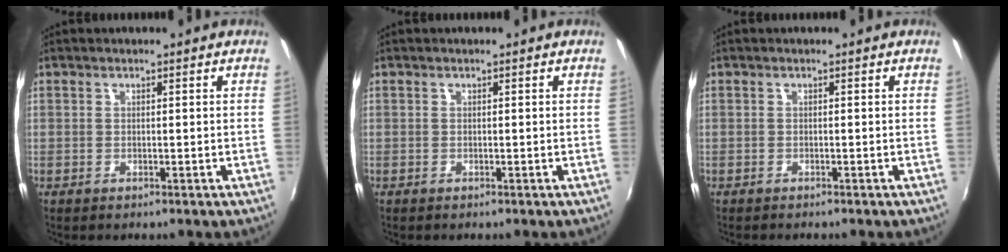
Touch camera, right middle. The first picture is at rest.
{"total": 0.0}
{"total": 0.9, "force": [-0.9, 0.0, 0.3], "torque": [-0.006, -0.005, -0.014]}